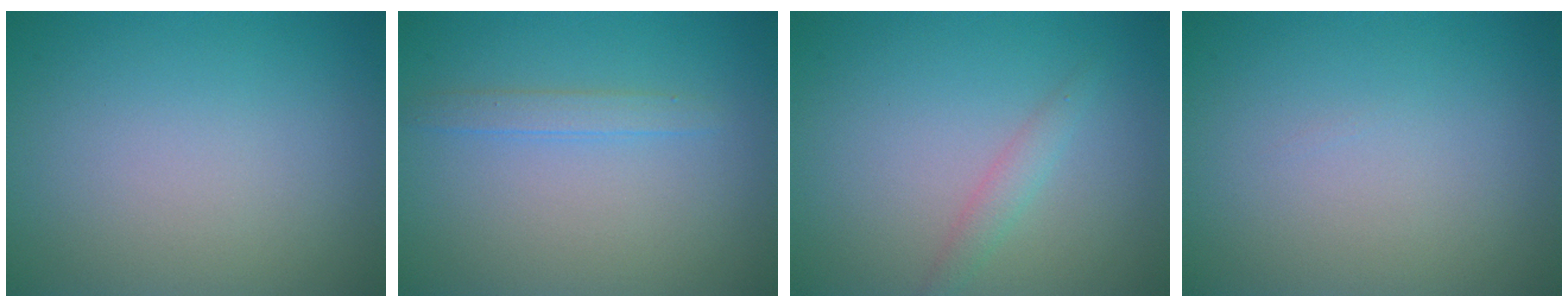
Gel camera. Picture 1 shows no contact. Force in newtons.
{"total": 1.4, "press": 1.4, "slide": 0.1}
{"total": 1.4, "press": 1.4, "slide": 0.0}
{"total": 0.0}